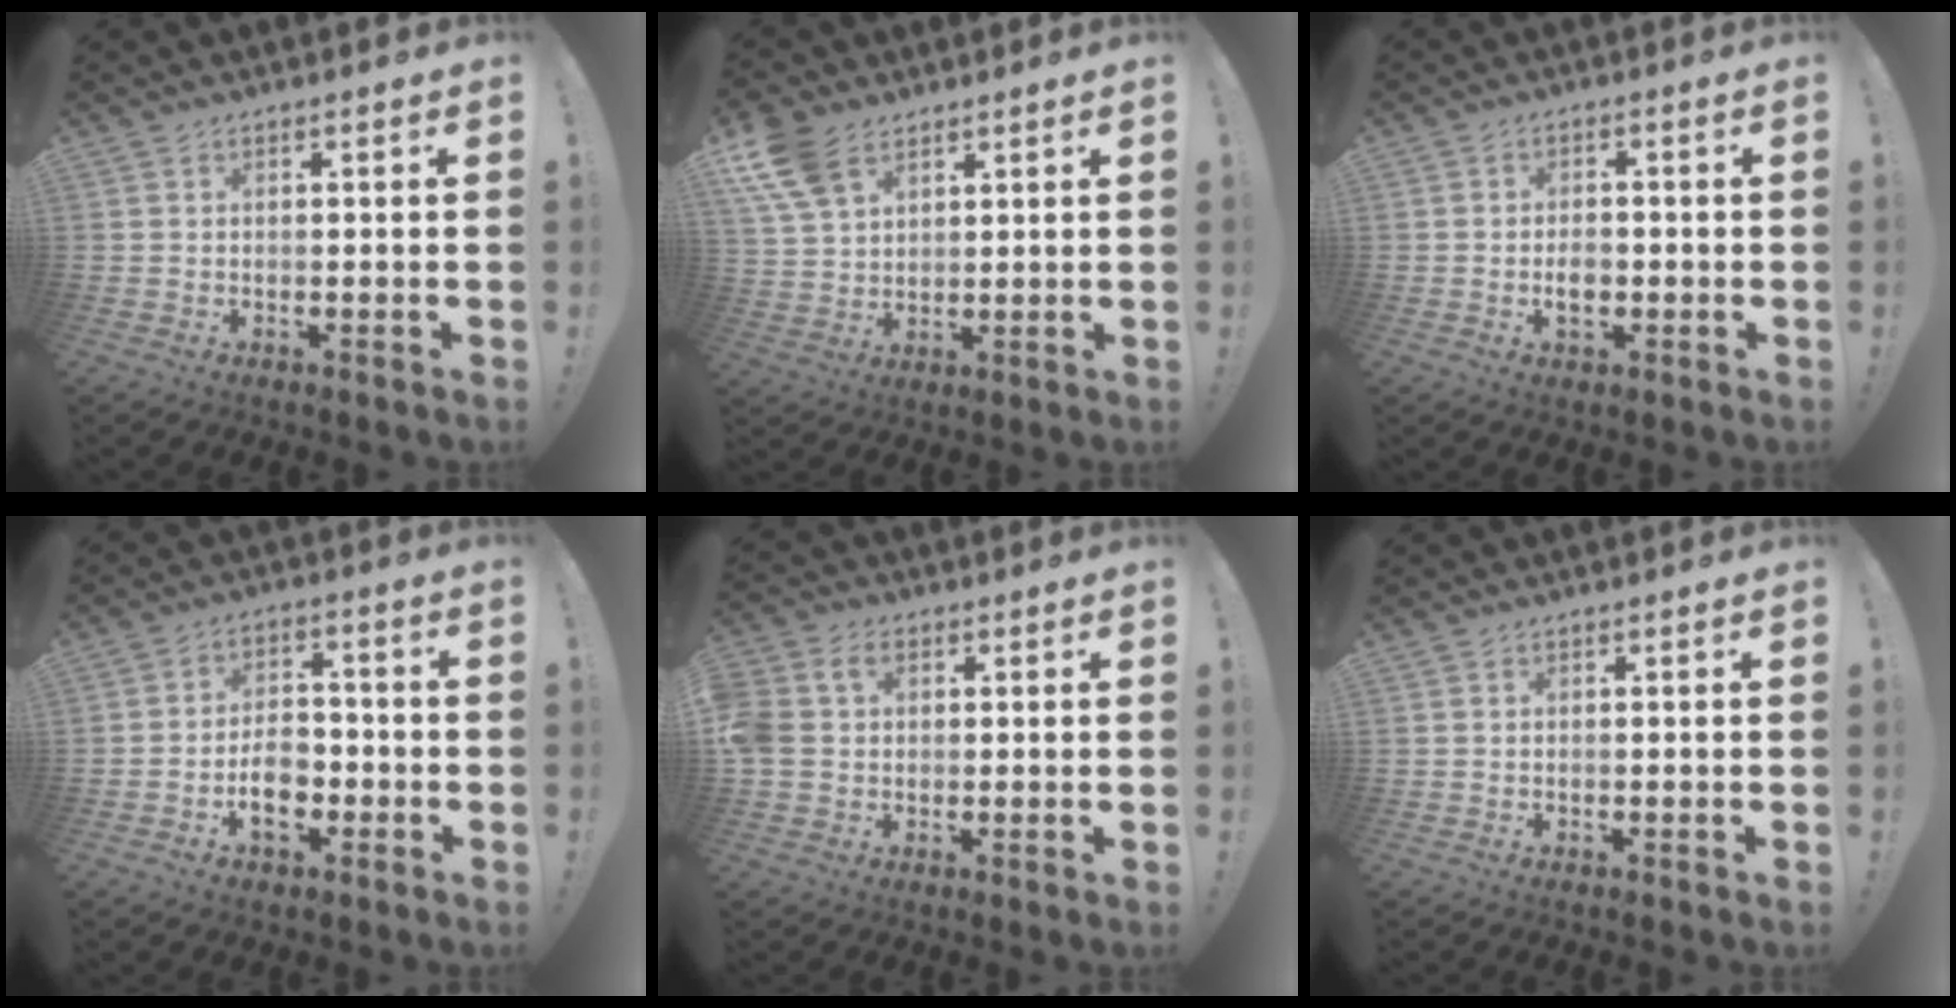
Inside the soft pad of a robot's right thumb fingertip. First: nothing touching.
{"total": 10.1, "force": [5.9, 6.2, 5.3], "torque": [-0.113, -0.016, 0.119]}
{"total": 5.0, "force": [-1.4, 4.2, 2.5], "torque": [-0.016, 0.002, -0.025]}
{"total": 9.0, "force": [-3.2, 6.3, 5.6], "torque": [-0.079, 0.015, -0.055]}
{"total": 7.4, "force": [1.2, 5.8, 4.4], "torque": [-0.090, 0.008, 0.025]}
{"total": 0.0}